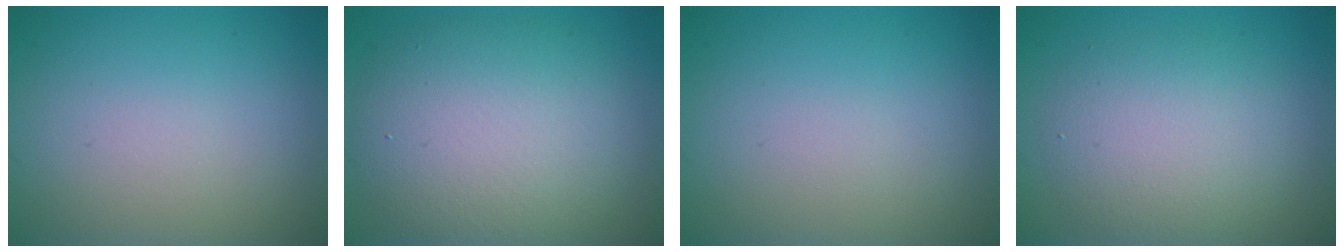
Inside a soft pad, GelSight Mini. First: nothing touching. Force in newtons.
{"total": 8.6, "press": 8.6, "slide": 0.3}
{"total": 0.0}
{"total": 5.8, "press": 5.8, "slide": 0.2}